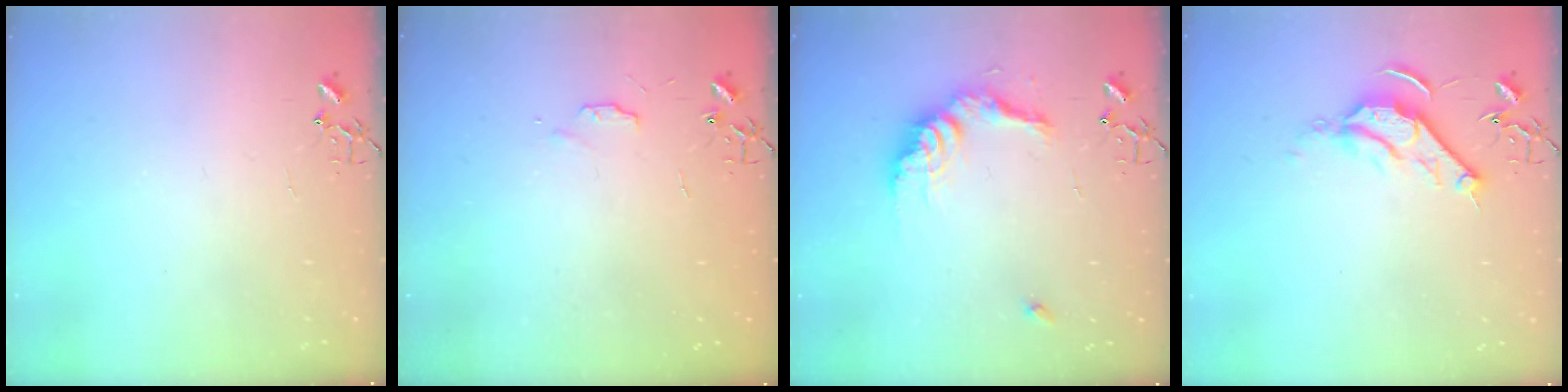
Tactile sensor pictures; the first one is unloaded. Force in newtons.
{"total": 4.7, "press": 4.6, "slide": 0.7}
{"total": 15.2, "press": 15.2, "slide": 0.9}
{"total": 9.8, "press": 9.7, "slide": 1.3}